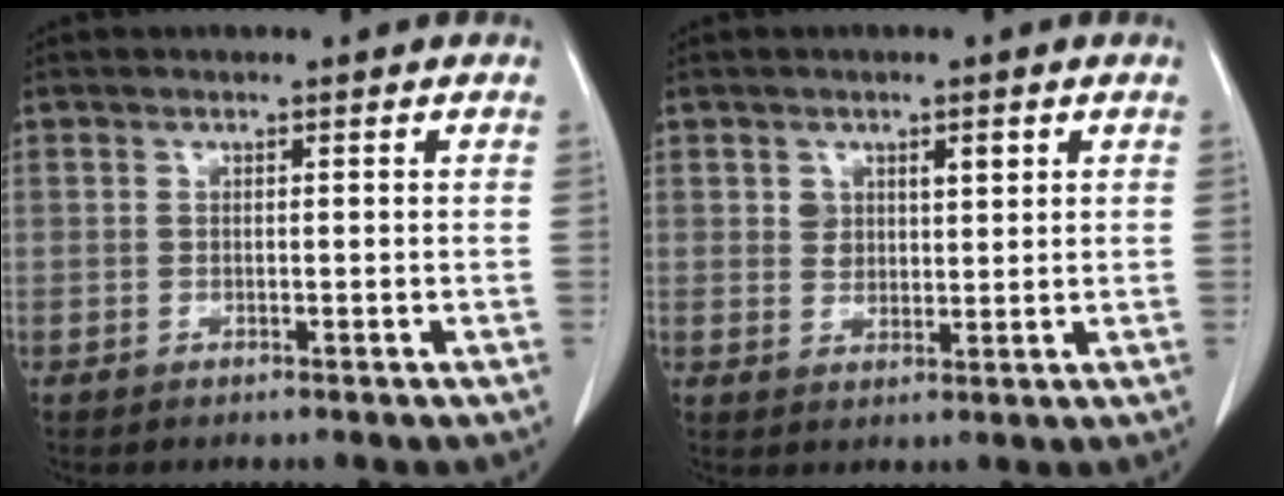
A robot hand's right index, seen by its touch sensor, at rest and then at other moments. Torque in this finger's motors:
{"motor_torque": [-0.09, 0.25, 0.01, 0.01]}